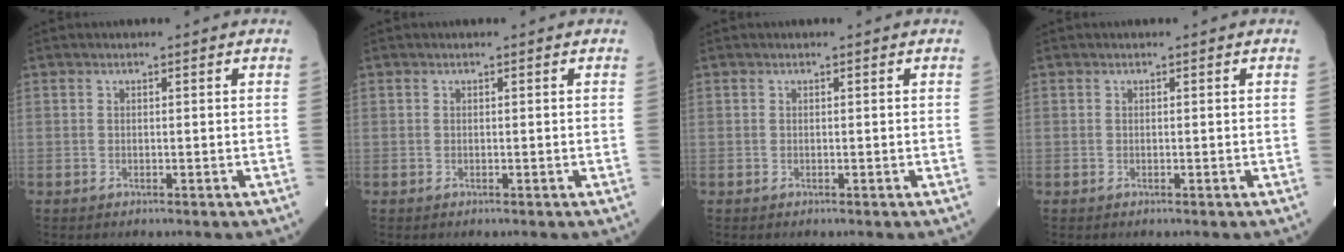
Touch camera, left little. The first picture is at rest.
{"total": 0.0}
{"total": 0.0}
{"total": 0.0}